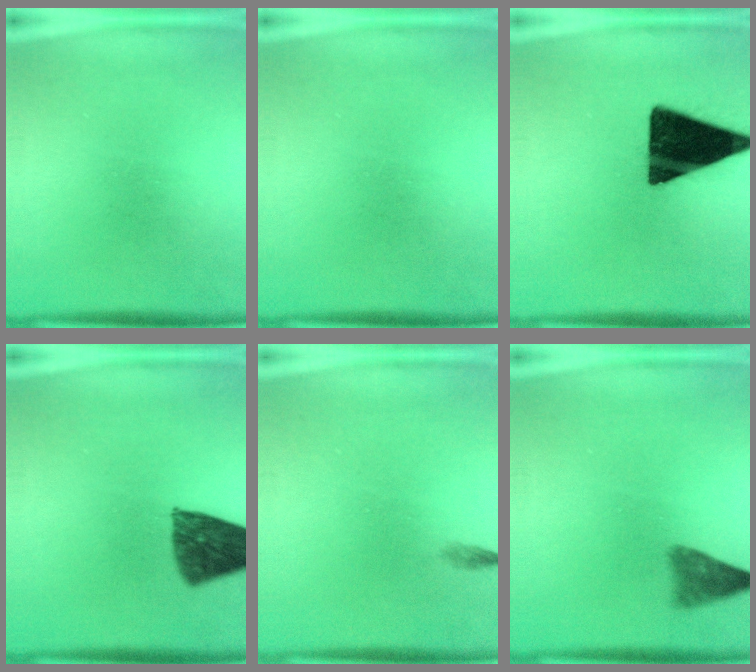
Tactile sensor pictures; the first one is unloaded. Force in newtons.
{"total": 0.0}
{"total": 18.1}
{"total": 9.7}
{"total": 0.6}
{"total": 3.0}